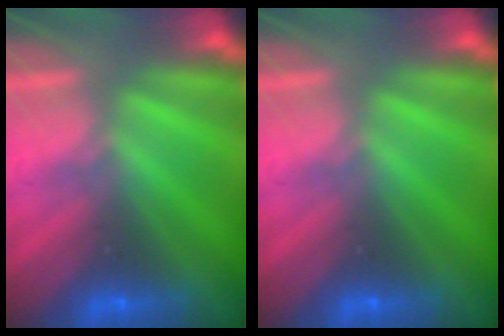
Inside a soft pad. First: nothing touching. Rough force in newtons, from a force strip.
{"total": 0.0}